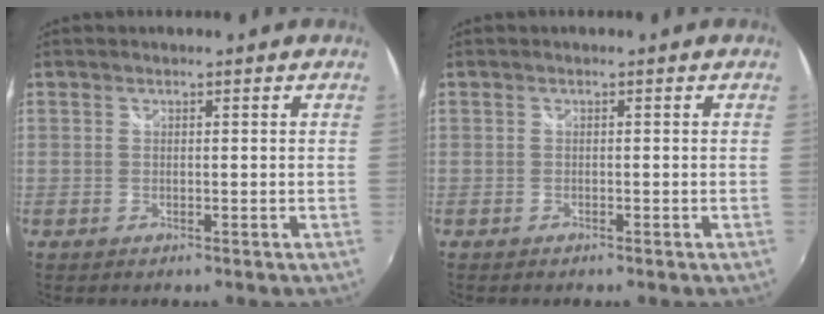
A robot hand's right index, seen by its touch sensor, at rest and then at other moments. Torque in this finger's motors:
{"motor_torque": [0.06, -0.20, 0.06, 0.01]}